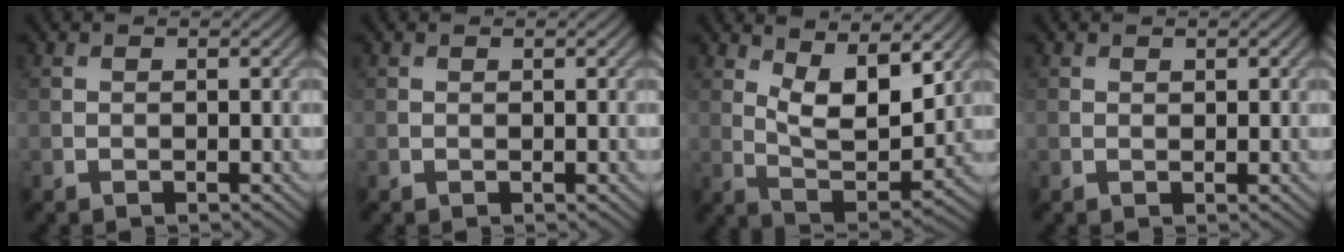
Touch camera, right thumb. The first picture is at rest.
{"total": 0.0}
{"total": 9.4, "force": [4.3, 3.9, 7.3], "torque": [-0.146, -0.011, 0.080]}
{"total": 0.6, "force": [0.5, 0.4, 0.2], "torque": [-0.003, -0.002, 0.009]}